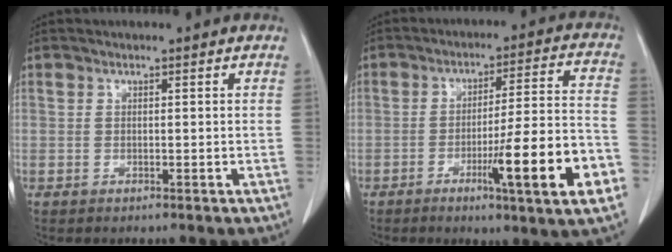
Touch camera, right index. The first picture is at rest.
{"total": 15.4, "force": [-6.0, 0.1, 14.2], "torque": [-0.197, -0.006, -0.086]}